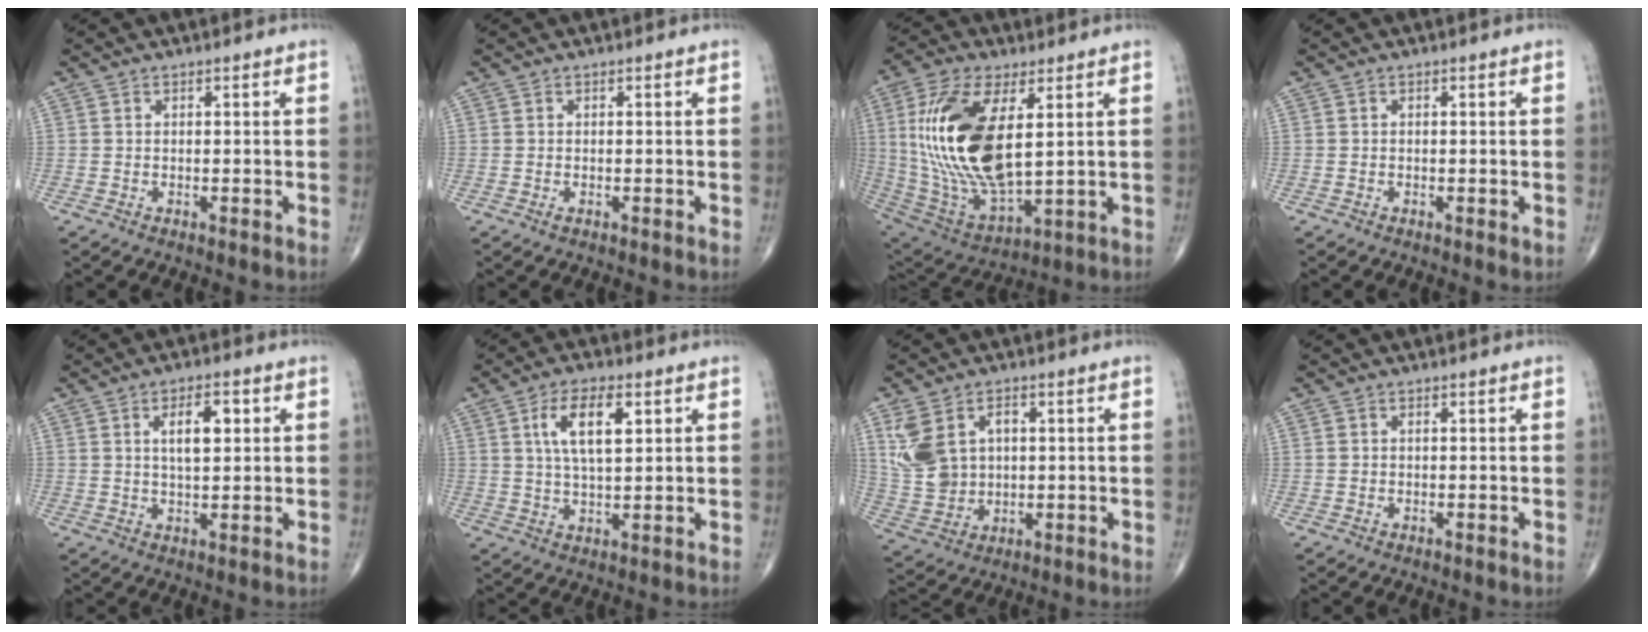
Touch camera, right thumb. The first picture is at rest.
{"total": 0.5, "force": [-0.2, 0.3, 0.4], "torque": [-0.008, -0.001, -0.004]}
{"total": 22.8, "force": [4.2, 10.3, 20.0], "torque": [-0.408, -0.026, 0.088]}
{"total": 0.5, "force": [-0.1, 0.2, 0.4], "torque": [-0.009, -0.003, -0.004]}
{"total": 6.4, "force": [1.9, 2.7, 5.5], "torque": [-0.081, -0.003, 0.033]}
{"total": 9.0, "force": [3.0, 3.6, 7.7], "torque": [-0.135, -0.006, 0.057]}
{"total": 10.6, "force": [2.8, 7.7, 6.7], "torque": [-0.122, 0.002, 0.071]}
{"total": 0.5, "force": [0.1, 0.4, 0.3], "torque": [-0.007, 0.005, 0.004]}